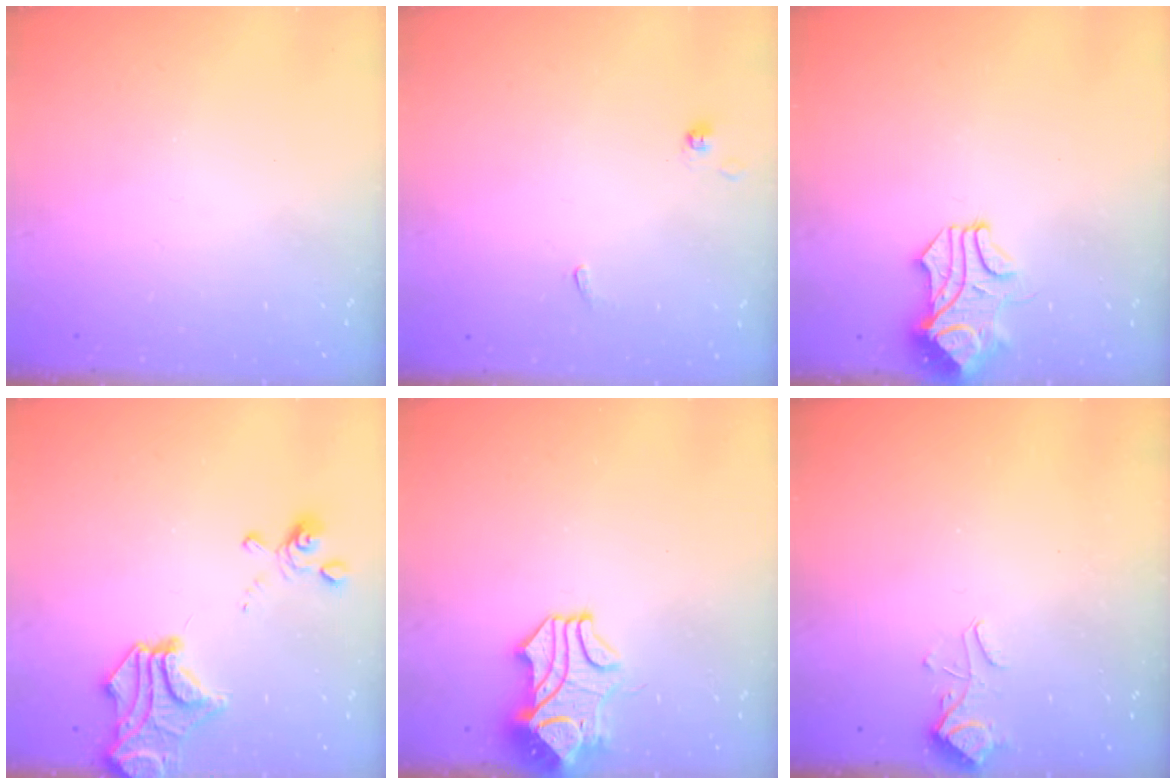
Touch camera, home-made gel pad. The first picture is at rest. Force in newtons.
{"total": 0.9, "press": 0.9, "slide": 0.2}
{"total": 0.7, "press": 0.7, "slide": 0.2}
{"total": 8.3, "press": 7.8, "slide": 2.8}
{"total": 2.7, "press": 2.5, "slide": 1.1}
{"total": 2.5, "press": 2.5, "slide": 0.4}